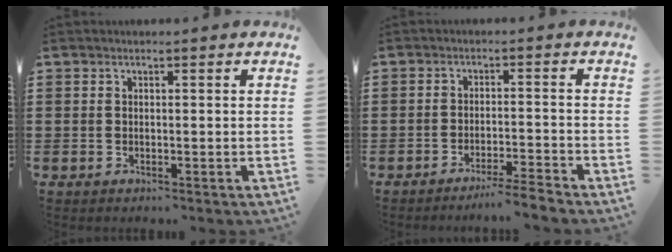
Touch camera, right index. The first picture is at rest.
{"total": 3.6, "force": [-3.4, -0.7, 1.1], "torque": [-0.019, -0.007, -0.068]}